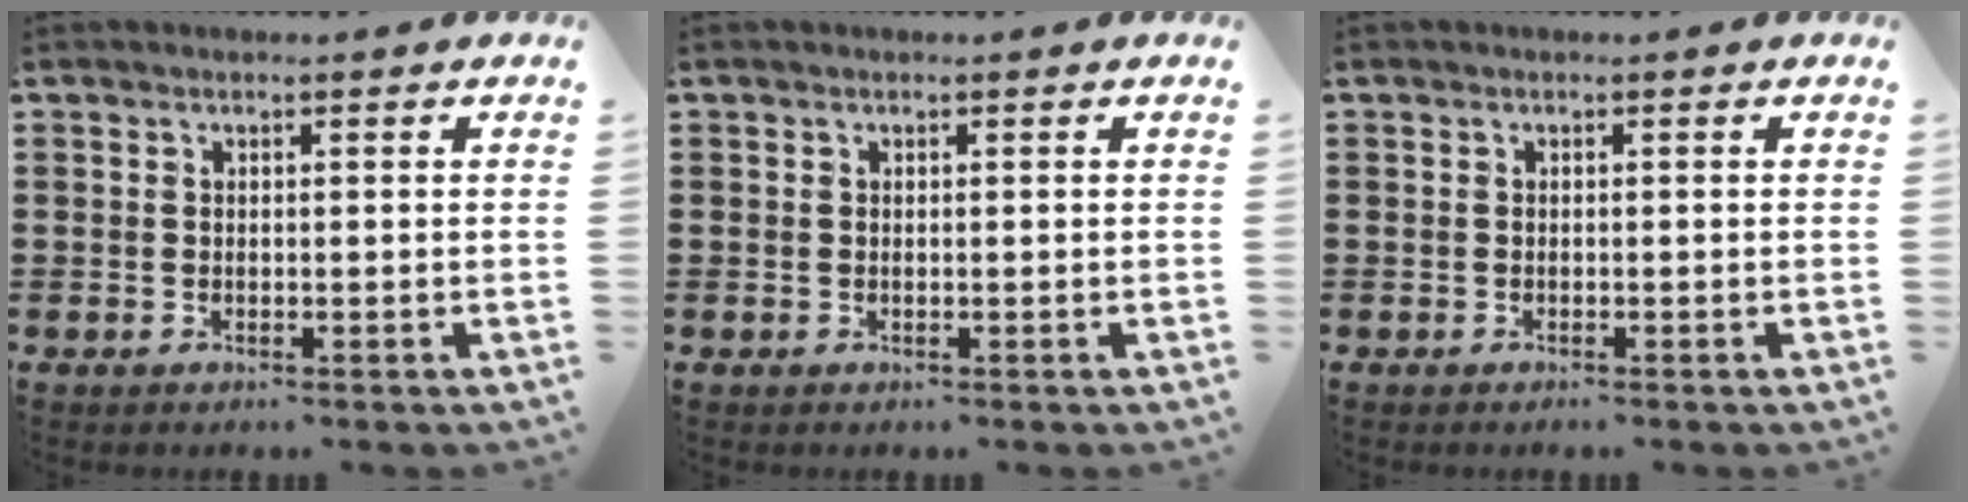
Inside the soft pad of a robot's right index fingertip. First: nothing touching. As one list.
[{"total": 0.0}, {"total": 0.0}]